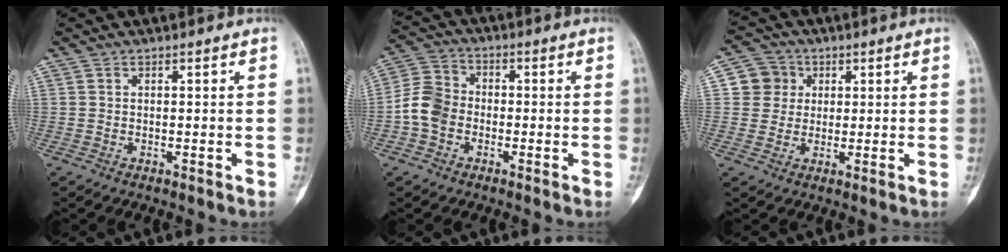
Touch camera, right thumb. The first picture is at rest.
{"total": 7.8, "force": [-1.8, 6.3, 4.1], "torque": [-0.067, 0.026, -0.048]}
{"total": 6.0, "force": [1.3, 5.8, 1.1], "torque": [0.016, 0.005, 0.018]}